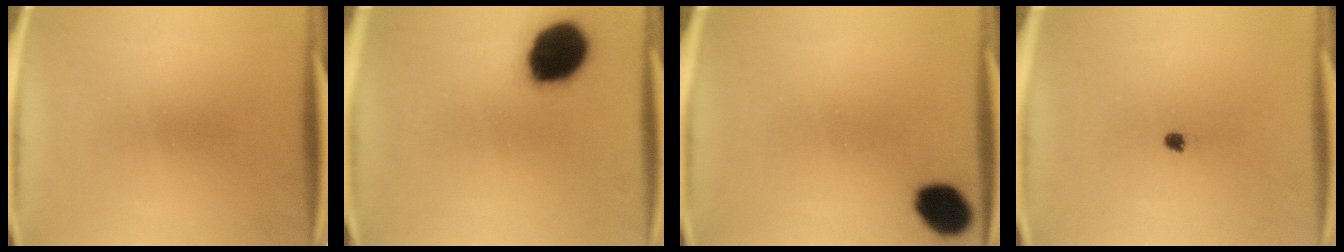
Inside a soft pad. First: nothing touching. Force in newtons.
{"total": 16.0}
{"total": 8.6}
{"total": 1.3}